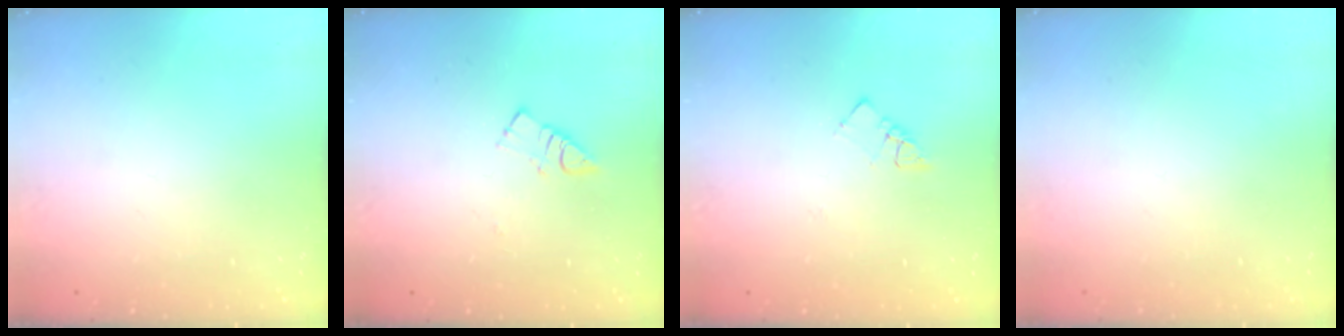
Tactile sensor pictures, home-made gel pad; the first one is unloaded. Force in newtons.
{"total": 3.9, "press": 3.9, "slide": 0.5}
{"total": 3.6, "press": 3.5, "slide": 0.4}
{"total": 1.5, "press": 1.5, "slide": 0.1}